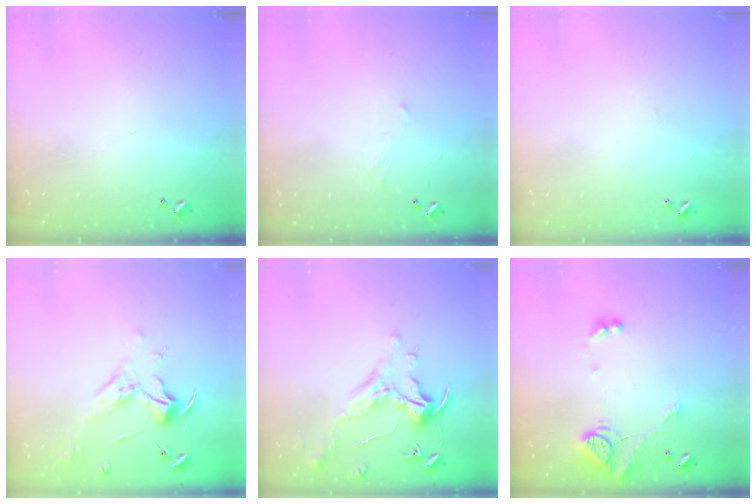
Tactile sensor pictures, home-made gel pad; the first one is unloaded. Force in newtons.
{"total": 0.8, "press": 0.6, "slide": 0.6}
{"total": 2.3, "press": 2.3, "slide": 0.4}
{"total": 1.8, "press": 1.6, "slide": 0.8}
{"total": 1.6, "press": 1.4, "slide": 0.7}
{"total": 17.3, "press": 17.3, "slide": 0.8}